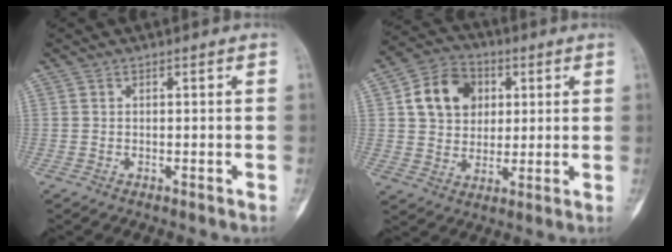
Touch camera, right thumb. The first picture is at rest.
{"total": 11.9, "force": [3.1, 9.6, 6.4], "torque": [-0.077, 0.000, 0.051]}